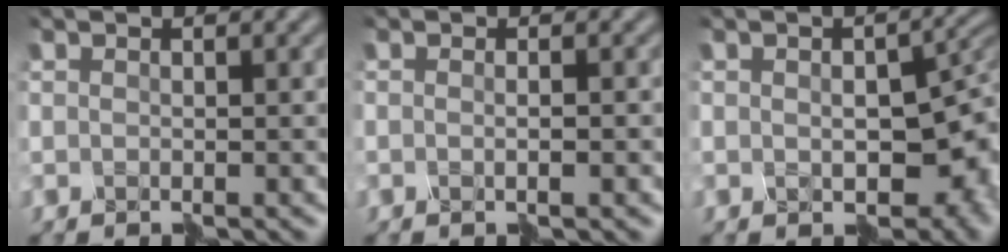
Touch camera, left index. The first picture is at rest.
{"total": 0.7, "force": [-0.4, -0.3, 0.4], "torque": [-0.008, -0.004, 0.001]}
{"total": 10.2, "force": [-1.8, 6.2, 7.8], "torque": [-0.088, -0.025, -0.008]}